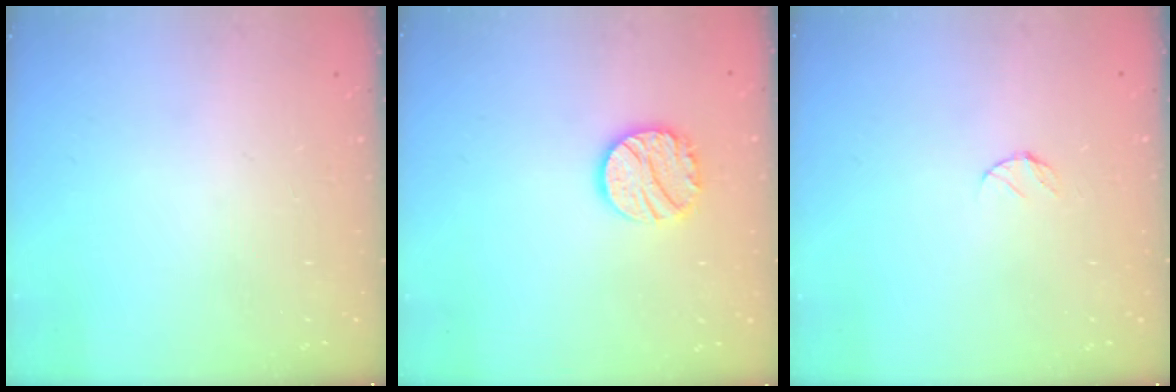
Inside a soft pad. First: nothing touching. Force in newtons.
{"total": 12.3, "press": 12.2, "slide": 1.0}
{"total": 4.0, "press": 3.9, "slide": 0.5}